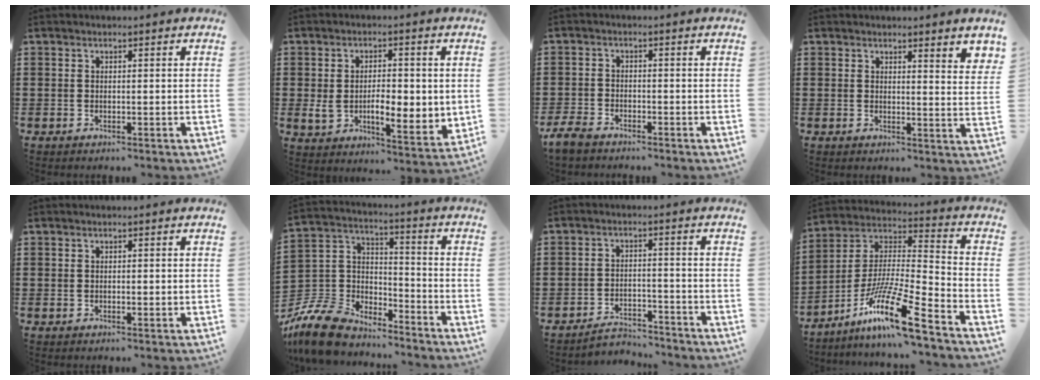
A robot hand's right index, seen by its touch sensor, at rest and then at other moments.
{"total": 6.8, "force": [-0.2, 3.7, 5.7], "torque": [-0.094, 0.004, -0.007]}
{"total": 3.1, "force": [-2.8, 1.0, 0.8], "torque": [-0.031, -0.002, -0.063]}
{"total": 1.8, "force": [1.8, -0.2, 0.4], "torque": [-0.006, -0.003, 0.032]}
{"total": 0.7, "force": [0.1, 0.3, 0.7], "torque": [-0.013, 0.001, 0.002]}
{"total": 10.1, "force": [-9.0, 3.7, 2.8], "torque": [-0.102, 0.012, -0.187]}
{"total": 3.7, "force": [-3.6, 0.6, 0.4], "torque": [-0.011, 0.004, -0.074]}
{"total": 15.2, "force": [-10.3, 1.0, 11.1], "torque": [-0.212, 0.006, -0.191]}